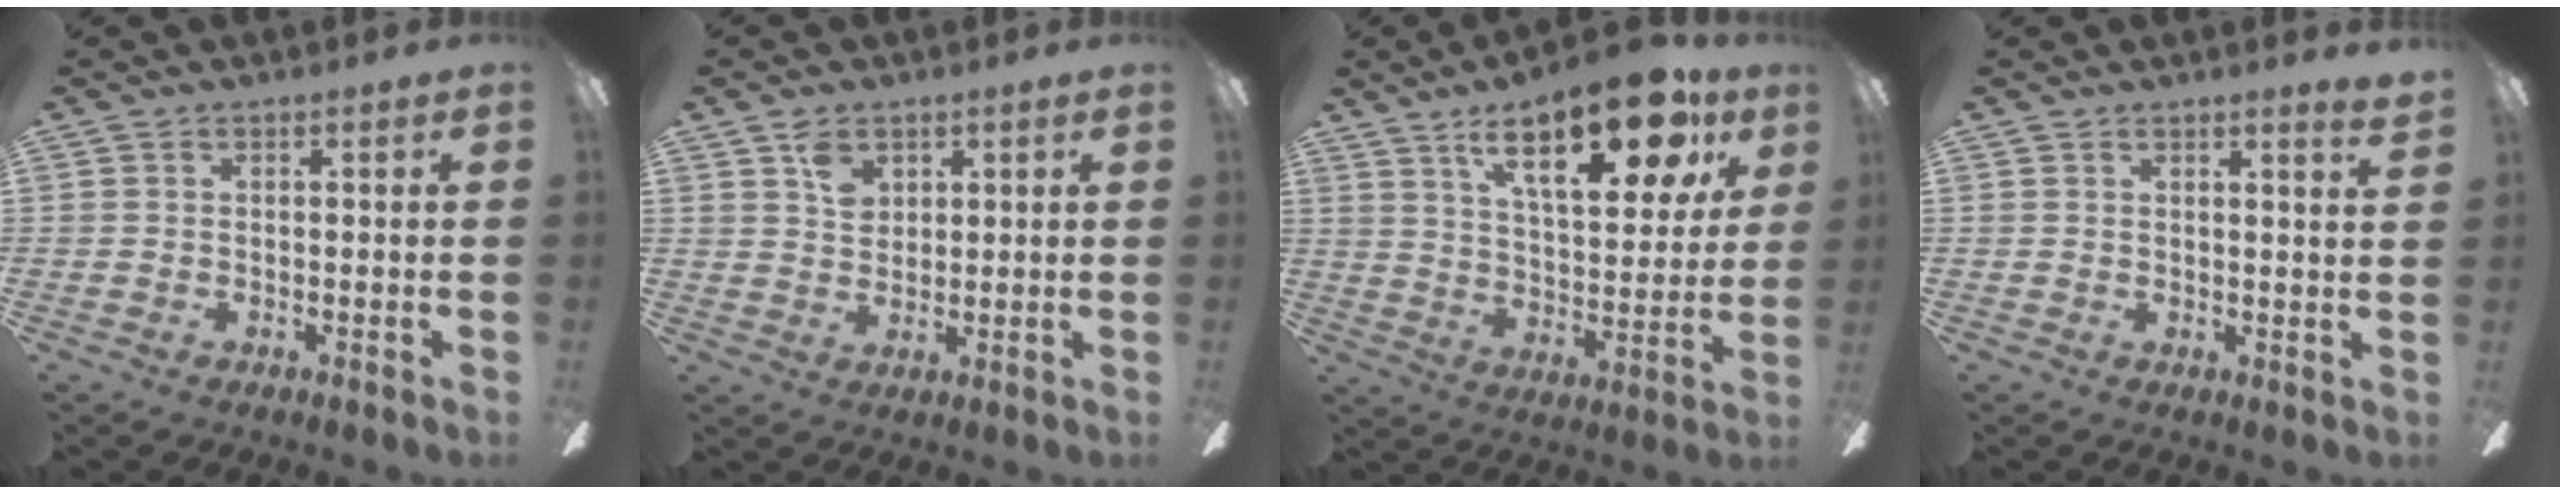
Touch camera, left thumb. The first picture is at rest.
{"total": 4.7, "force": [2.6, 3.2, 2.3], "torque": [-0.038, -0.001, 0.046]}
{"total": 23.1, "force": [13.2, 9.0, 16.7], "torque": [-0.245, -0.057, 0.208]}
{"total": 2.2, "force": [1.9, -0.4, 1.1], "torque": [-0.017, -0.009, 0.031]}